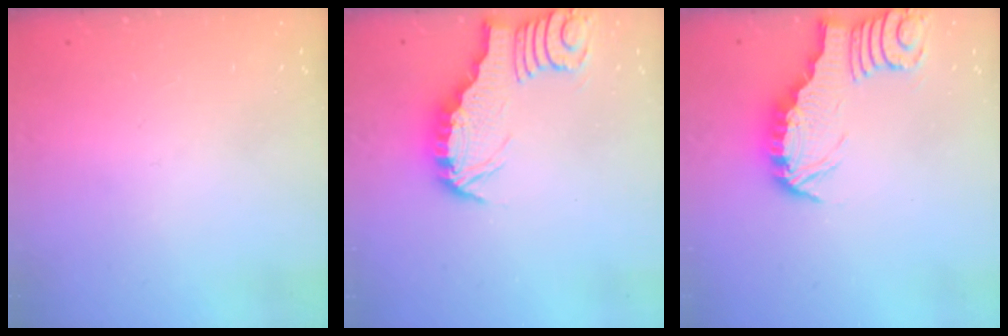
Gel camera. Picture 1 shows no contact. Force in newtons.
{"total": 3.2, "press": 3.1, "slide": 0.4}
{"total": 3.1, "press": 3.1, "slide": 0.3}